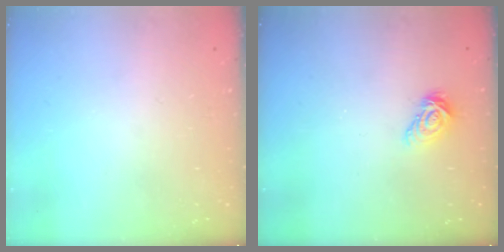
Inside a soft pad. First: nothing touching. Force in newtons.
{"total": 6.4, "press": 6.4, "slide": 0.5}